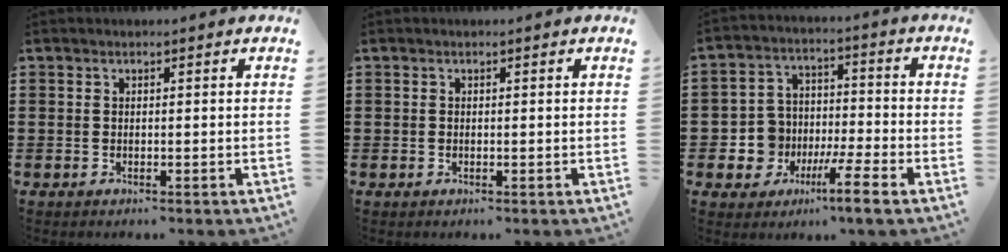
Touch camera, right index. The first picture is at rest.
{"total": 0.0}
{"total": 5.5, "force": [-3.7, 3.3, 2.3], "torque": [-0.063, 0.010, -0.075]}